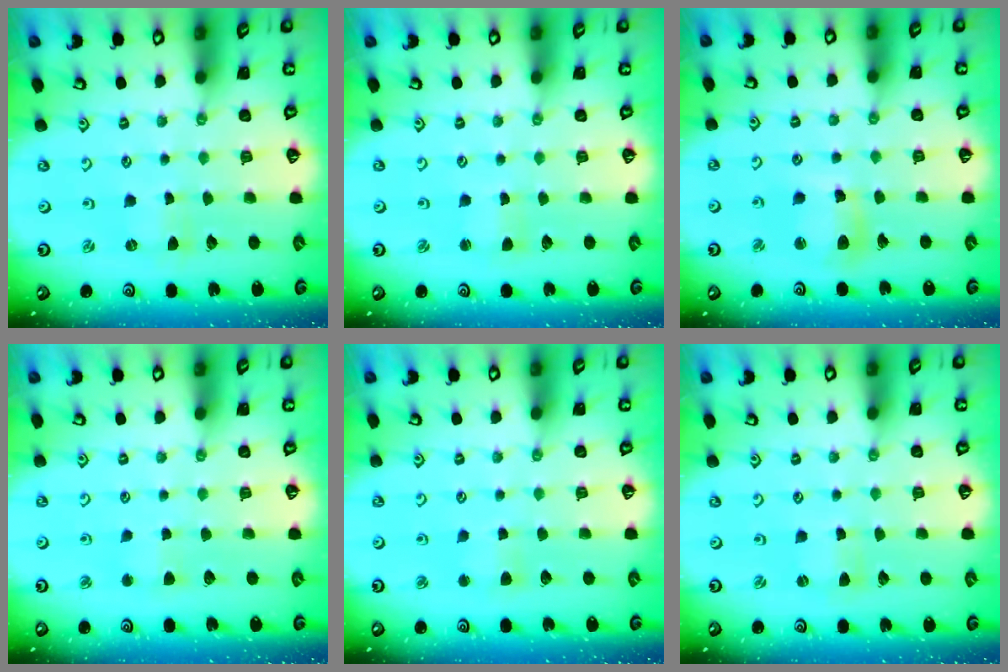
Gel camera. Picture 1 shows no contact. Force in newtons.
{"total": 1.2, "press": 1.2, "slide": 0.2}
{"total": 10.3, "press": 10.2, "slide": 1.2}
{"total": 3.1, "press": 3.1, "slide": 0.7}
{"total": 2.4, "press": 2.4, "slide": 0.5}
{"total": 0.0}